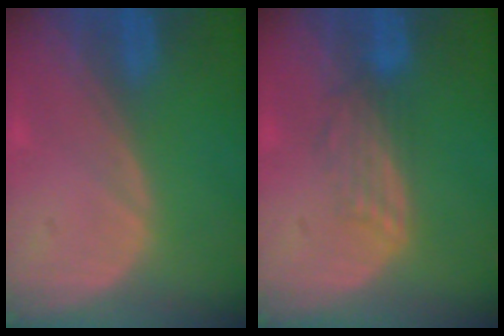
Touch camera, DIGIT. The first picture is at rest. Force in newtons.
{"total": 3.8, "press": 3.2, "slide": 2.0}